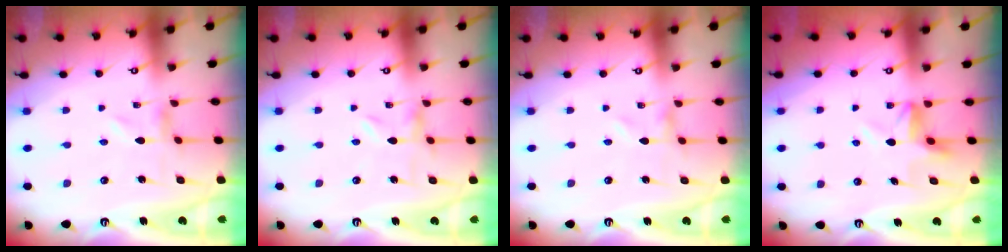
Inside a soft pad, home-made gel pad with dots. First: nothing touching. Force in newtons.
{"total": 0.0}
{"total": 0.0}
{"total": 5.5, "press": 5.2, "slide": 1.8}